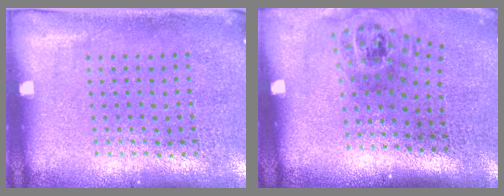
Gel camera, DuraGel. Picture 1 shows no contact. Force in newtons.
{"total": 1.6, "press": 1.2, "slide": 1.2}